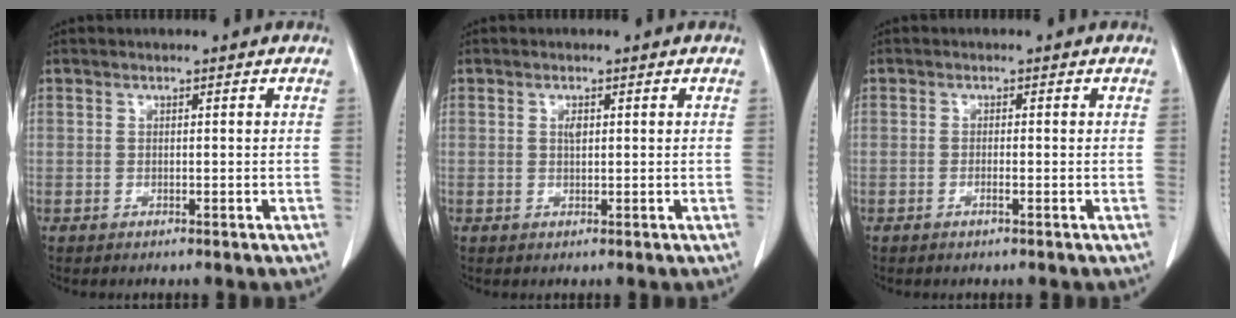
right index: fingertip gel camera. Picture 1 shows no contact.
{"total": 1.1, "force": [0.4, 0.5, 0.9], "torque": [-0.017, 0.000, 0.006]}
{"total": 1.0, "force": [-0.5, 0.0, 0.8], "torque": [-0.018, 0.000, -0.008]}